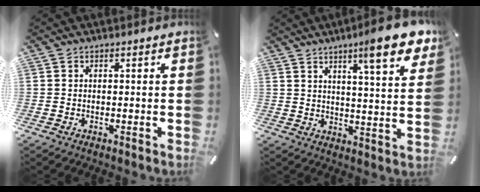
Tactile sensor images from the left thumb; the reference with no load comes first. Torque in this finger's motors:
{"motor_torque": [2.21, 1.52, 1.35, -1.42, 0.35]}